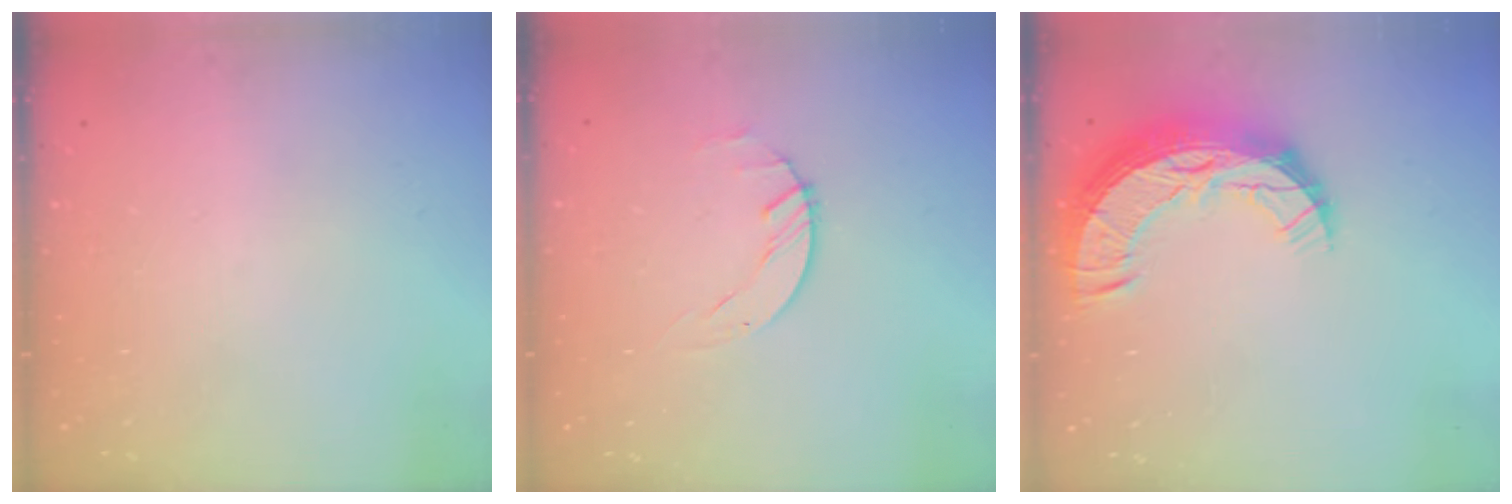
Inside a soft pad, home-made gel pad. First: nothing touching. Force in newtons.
{"total": 0.6, "press": 0.6, "slide": 0.1}
{"total": 13.4, "press": 13.4, "slide": 0.9}